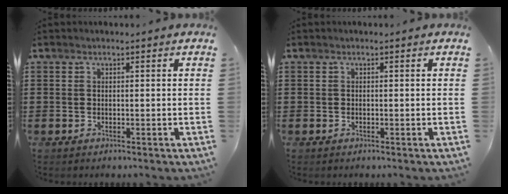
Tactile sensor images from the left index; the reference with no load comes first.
{"total": 0.0}